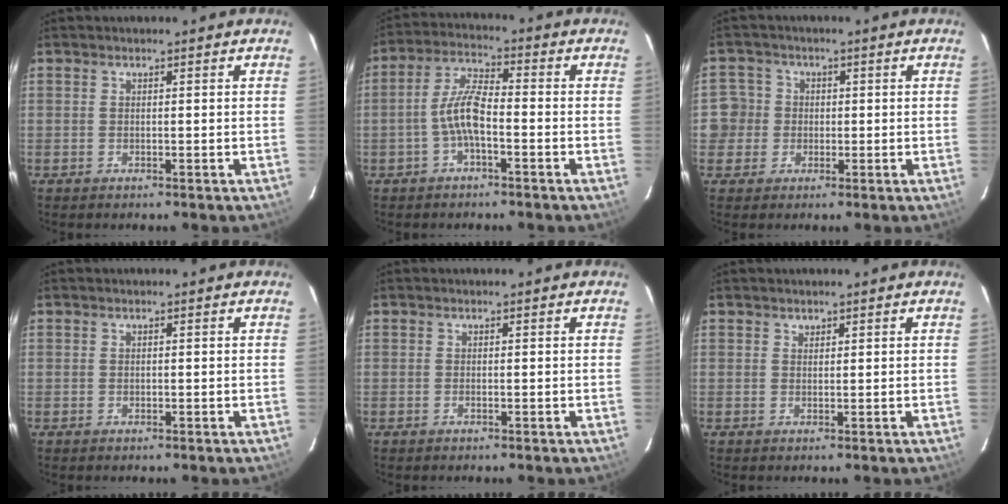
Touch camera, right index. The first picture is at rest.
{"total": 6.1, "force": [-2.2, 1.7, 5.4], "torque": [-0.112, 0.017, -0.044]}
{"total": 4.8, "force": [-0.5, 4.7, 0.6], "torque": [0.006, 0.017, -0.012]}
{"total": 0.0}
{"total": 0.0}
{"total": 0.8, "force": [0.6, 0.5, 0.0], "torque": [0.002, 0.002, 0.010]}